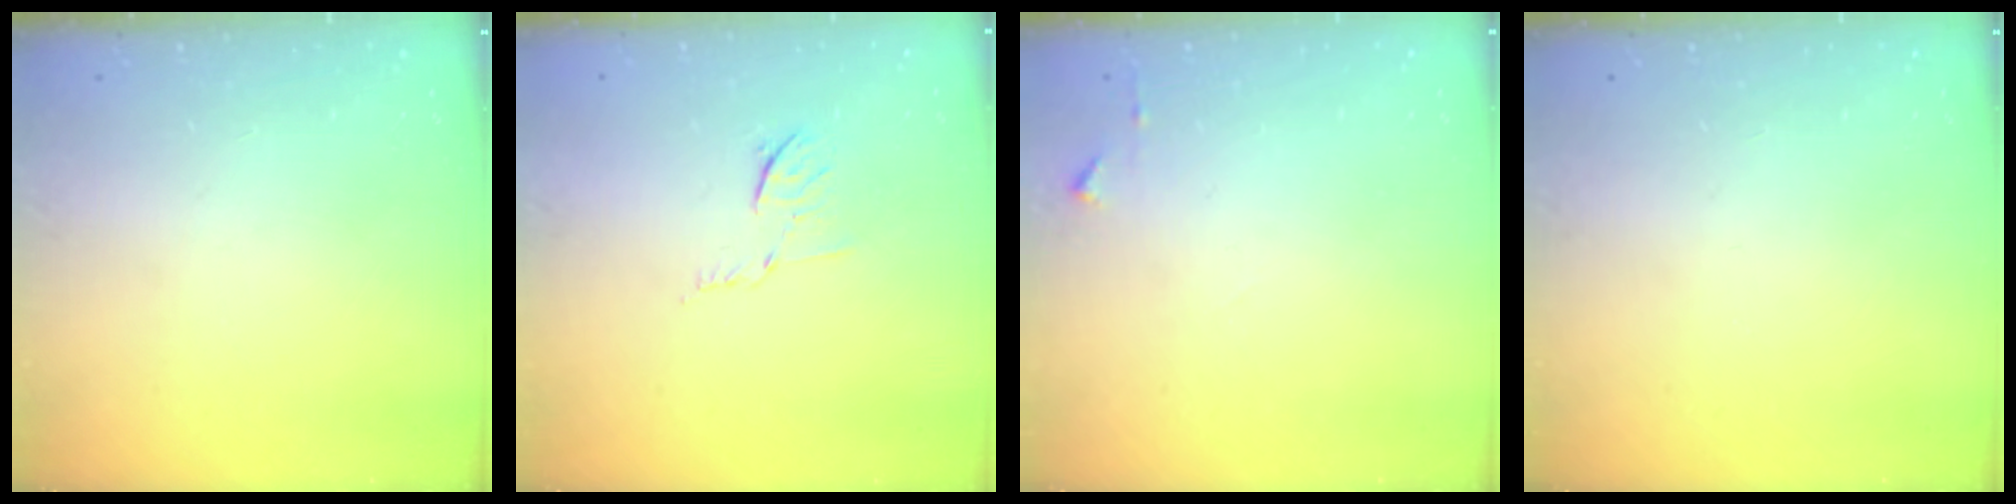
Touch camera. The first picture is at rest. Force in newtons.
{"total": 5.9, "press": 5.9, "slide": 1.0}
{"total": 5.1, "press": 5.1, "slide": 0.6}
{"total": 0.0}